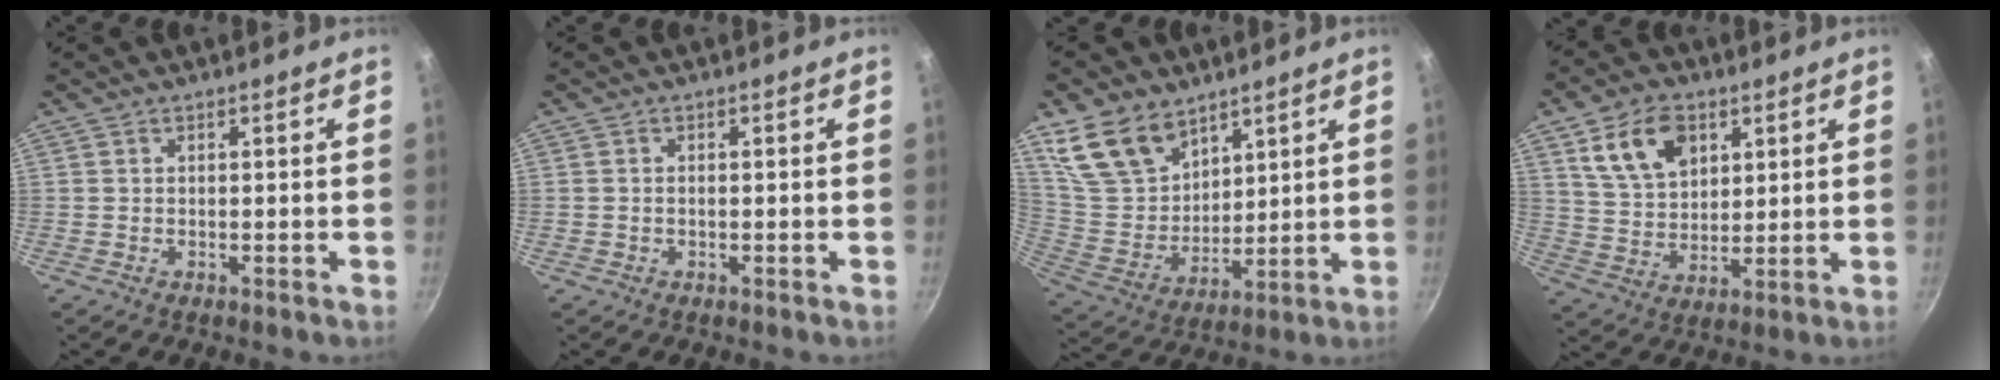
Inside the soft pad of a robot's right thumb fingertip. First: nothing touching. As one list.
[{"total": 0.5, "force": [-0.1, 0.4, 0.3], "torque": [-0.007, 0.002, -0.002]}, {"total": 13.7, "force": [8.9, 8.7, 5.8], "torque": [-0.089, -0.040, 0.190]}, {"total": 12.0, "force": [5.5, 7.9, 7.1], "torque": [-0.101, -0.017, 0.107]}]